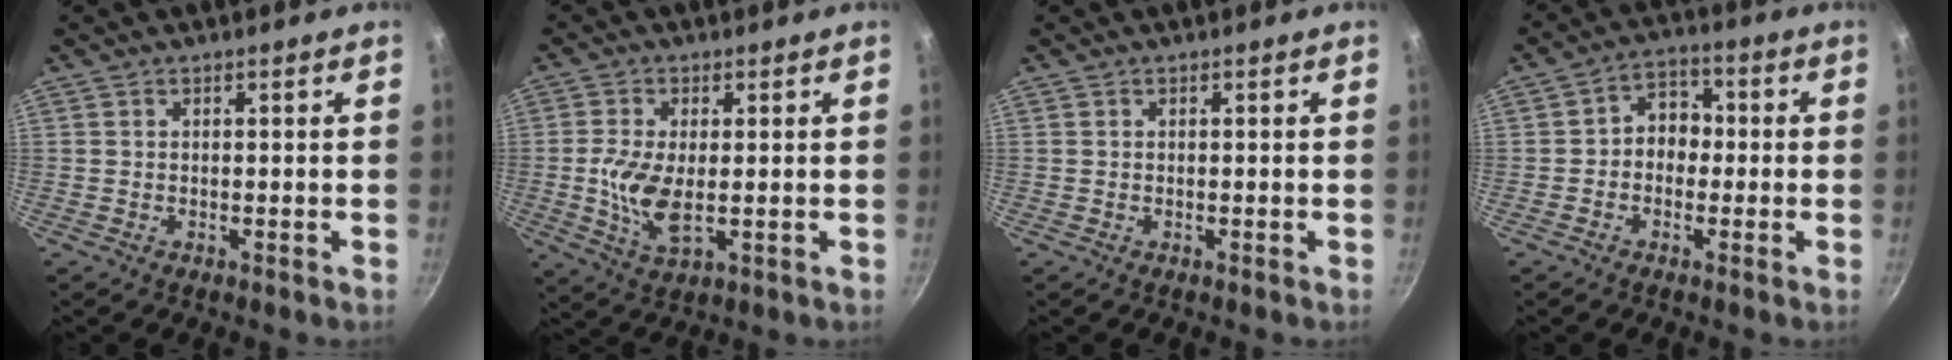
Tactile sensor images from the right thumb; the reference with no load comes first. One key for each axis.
{"total": 8.2, "fx": -0.3, "fy": 4.0, "fz": 7.2, "tx": -0.152, "ty": -0.010, "tz": -0.004}
{"total": 0.0}
{"total": 6.3, "fx": -0.5, "fy": 5.1, "fz": 3.7, "tx": -0.013, "ty": 0.020, "tz": -0.021}